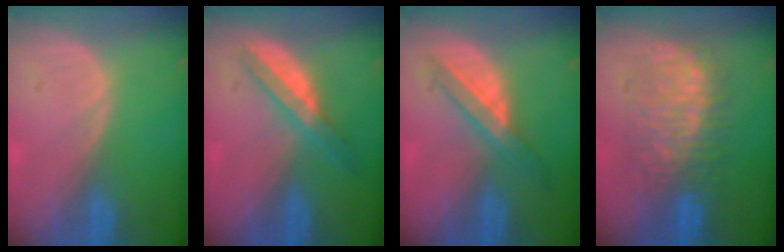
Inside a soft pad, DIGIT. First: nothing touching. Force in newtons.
{"total": 5.7, "press": 5.0, "slide": 2.7}
{"total": 6.1, "press": 5.6, "slide": 2.5}
{"total": 8.6, "press": 8.6, "slide": 0.4}